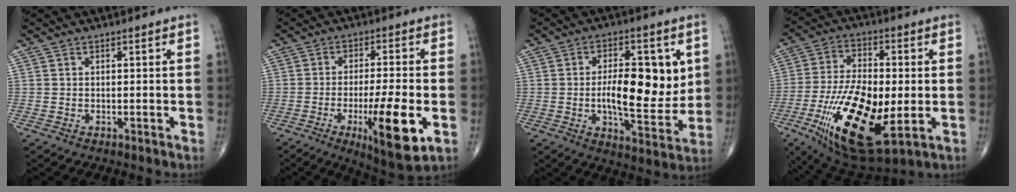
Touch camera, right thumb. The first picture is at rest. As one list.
[{"total": 14.1, "force": [-4.3, 2.9, 13.1], "torque": [-0.208, -0.007, -0.062]}, {"total": 15.0, "force": [1.5, 6.4, 13.4], "torque": [-0.176, -0.016, 0.027]}, {"total": 22.8, "force": [-5.1, 9.7, 19.9], "torque": [-0.390, -0.009, -0.073]}]